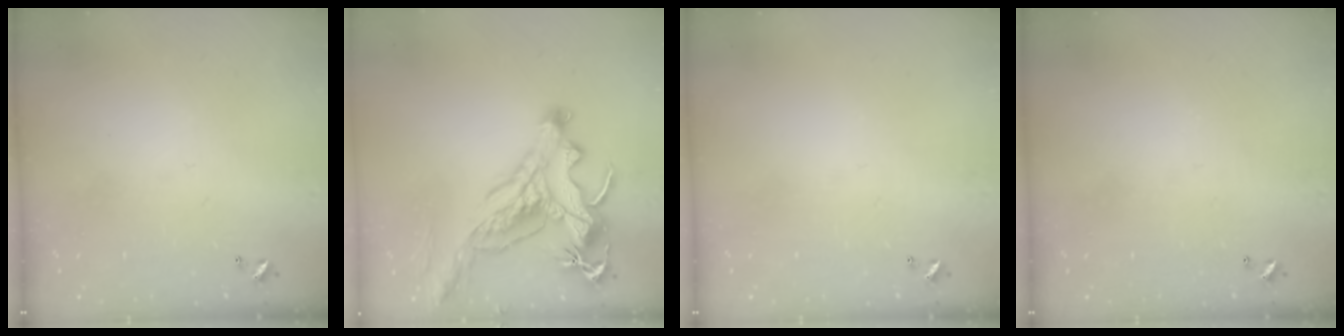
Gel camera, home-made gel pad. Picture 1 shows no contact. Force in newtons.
{"total": 5.1, "press": 4.8, "slide": 1.7}
{"total": 0.0}
{"total": 0.0}